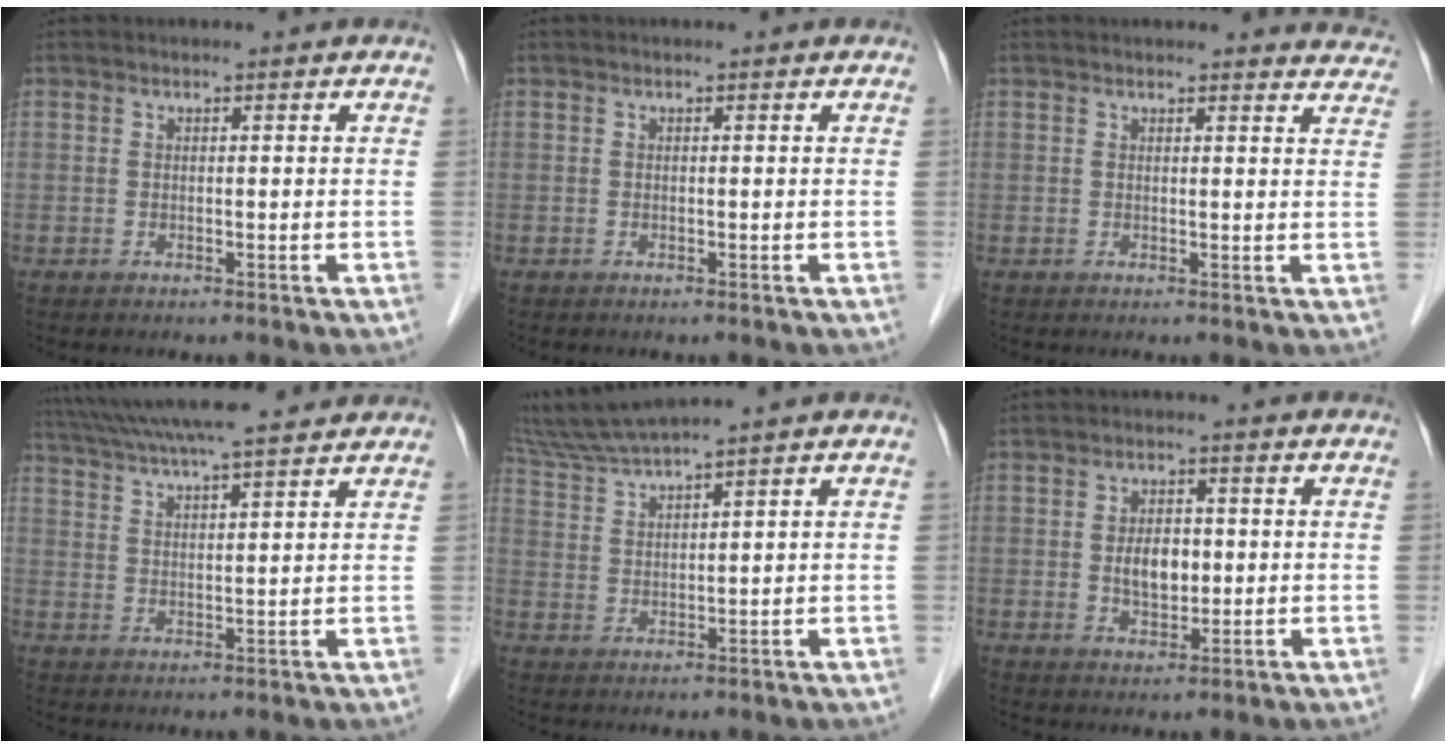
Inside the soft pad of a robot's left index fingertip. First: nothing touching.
{"total": 0.0}
{"total": 6.8, "force": [6.7, 1.2, 0.8], "torque": [0.018, -0.014, 0.041]}
{"total": 16.2, "force": [14.3, 1.2, 7.5], "torque": [-0.135, 0.037, 0.218]}
{"total": 6.8, "force": [6.1, -1.7, 2.5], "torque": [-0.062, 0.005, 0.126]}
{"total": 4.8, "force": [-0.2, 2.8, 3.9], "torque": [-0.071, 0.002, 0.001]}